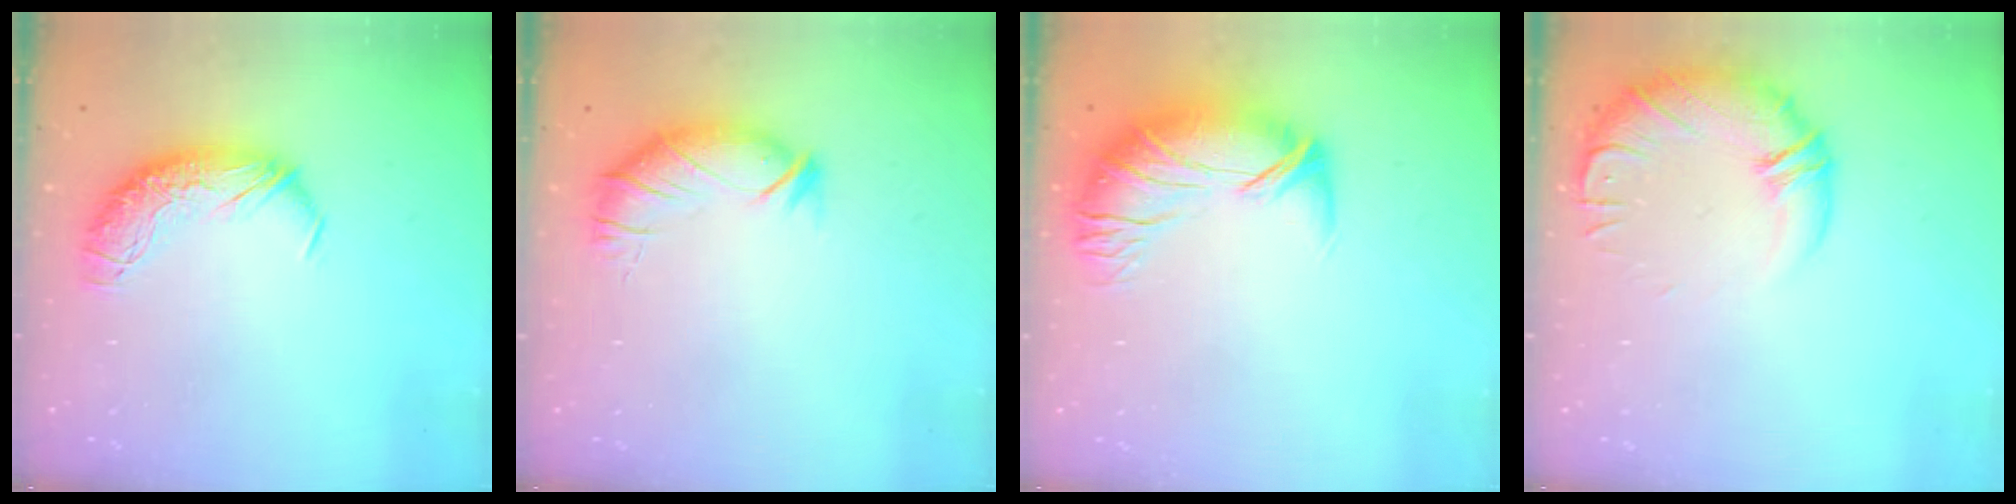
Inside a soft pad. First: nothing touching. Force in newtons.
{"total": 3.0, "press": 2.3, "slide": 1.9}
{"total": 2.5, "press": 0.1, "slide": 2.5}
{"total": 3.2, "press": 1.8, "slide": 2.6}